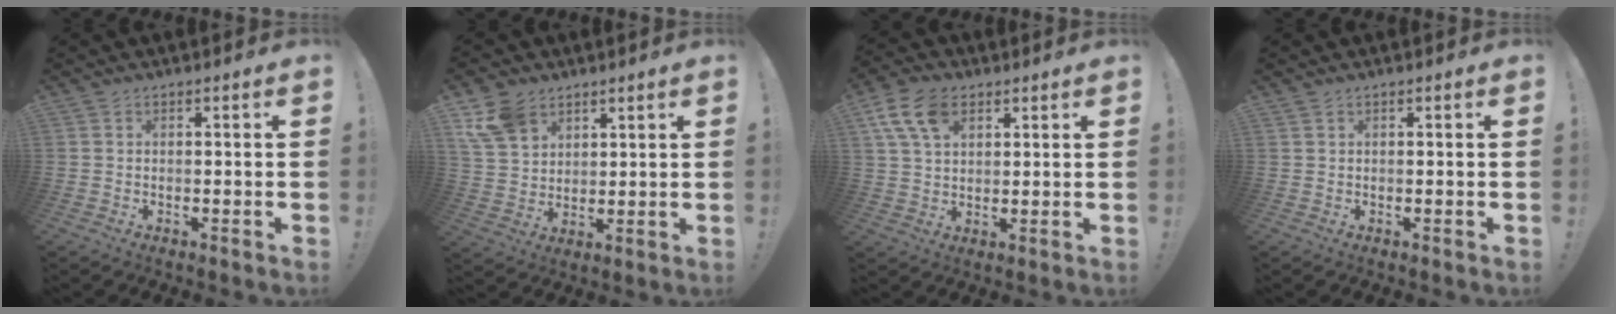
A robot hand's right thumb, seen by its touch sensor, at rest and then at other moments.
{"total": 10.7, "force": [6.4, 7.4, 4.4], "torque": [-0.082, -0.024, 0.131]}
{"total": 11.3, "force": [5.2, 7.2, 7.0], "torque": [-0.125, -0.006, 0.101]}
{"total": 0.0}